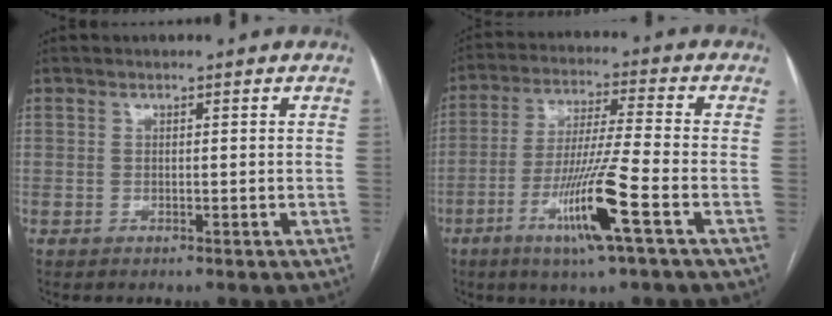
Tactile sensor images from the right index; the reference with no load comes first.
{"total": 12.0, "force": [-5.1, -0.9, 10.8], "torque": [-0.212, -0.015, -0.097]}